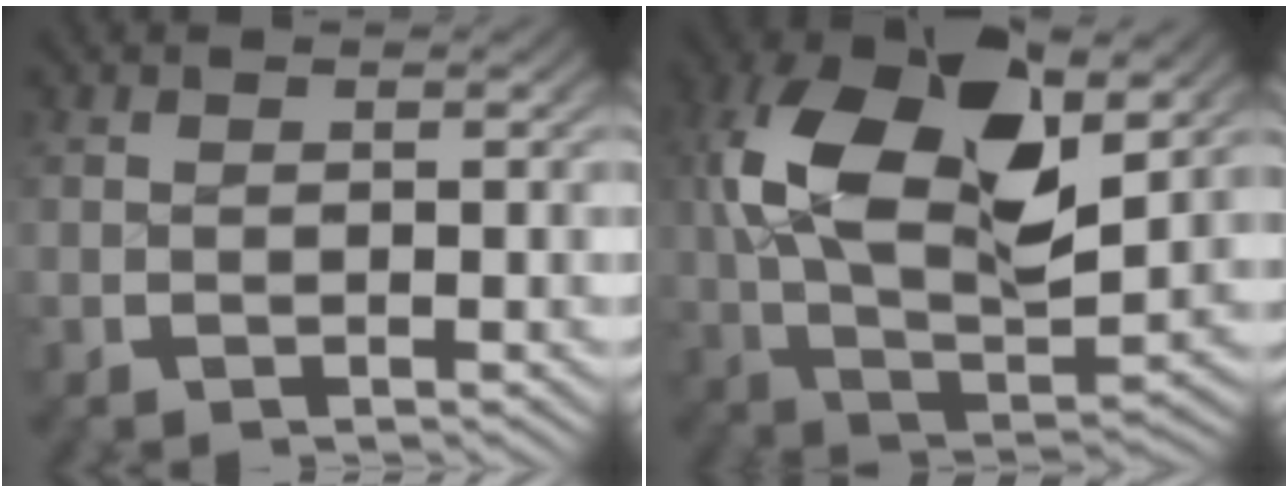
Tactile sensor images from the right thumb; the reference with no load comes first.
{"total": 15.7, "force": [2.2, 9.1, 12.6], "torque": [-0.260, -0.038, 0.048]}